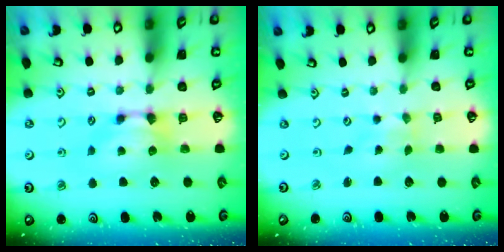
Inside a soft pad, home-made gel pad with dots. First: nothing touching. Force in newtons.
{"total": 4.1, "press": 4.0, "slide": 0.6}